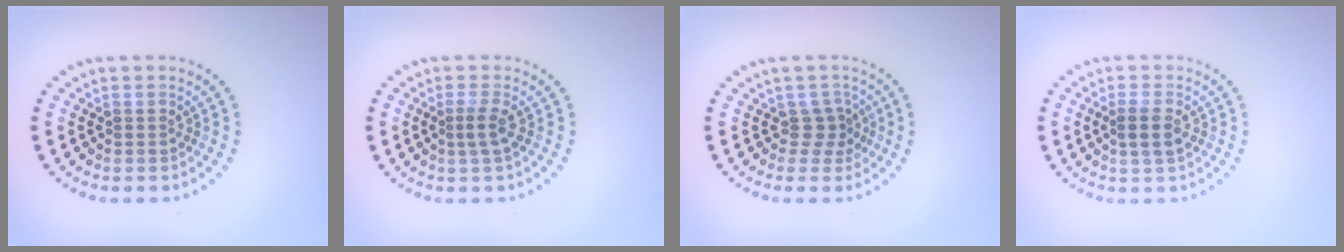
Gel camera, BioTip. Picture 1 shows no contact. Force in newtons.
{"total": 1.4, "press": 1.0, "slide": 0.9}
{"total": 1.9, "press": 1.1, "slide": 1.5}
{"total": 2.2, "press": 2.0, "slide": 0.9}